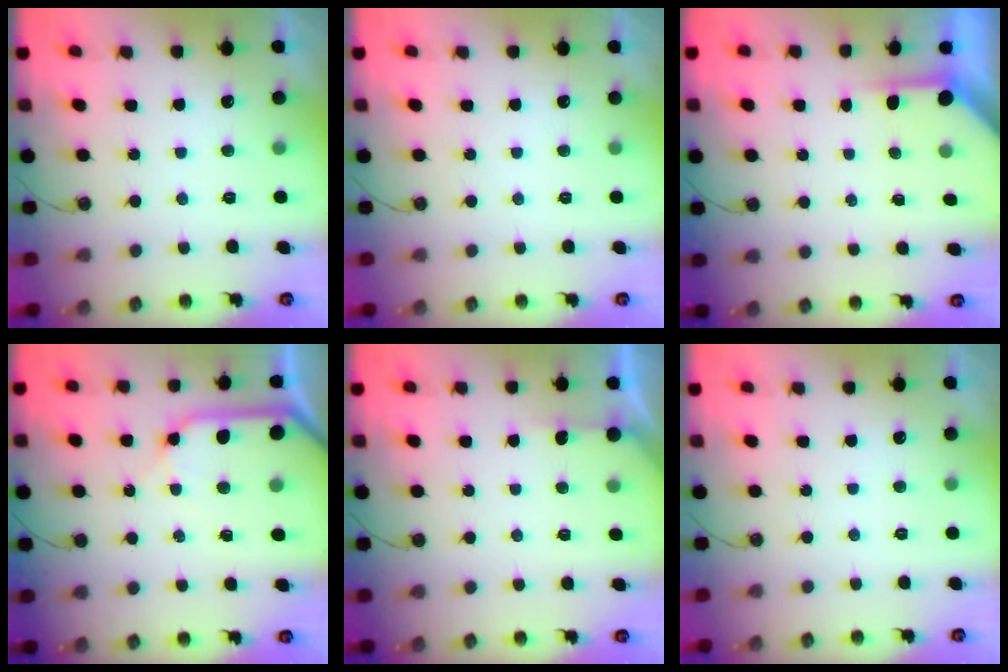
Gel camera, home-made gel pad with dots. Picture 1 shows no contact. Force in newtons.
{"total": 0.0}
{"total": 3.5, "press": 3.5, "slide": 0.3}
{"total": 11.1, "press": 11.0, "slide": 1.4}
{"total": 2.9, "press": 2.9, "slide": 0.4}
{"total": 0.0}